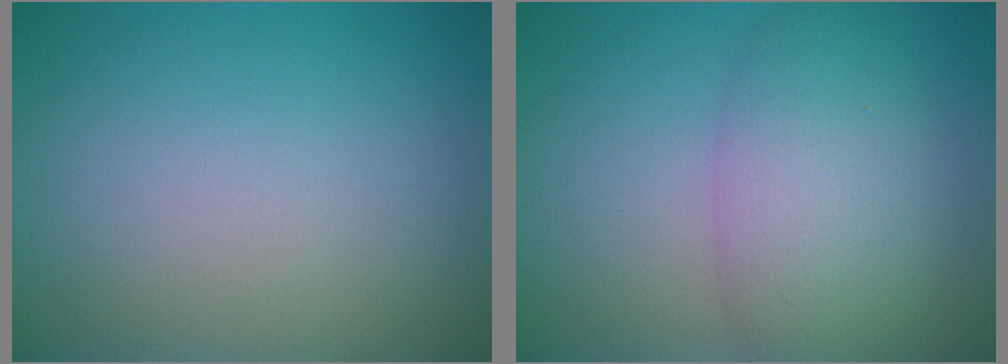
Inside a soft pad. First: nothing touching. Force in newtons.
{"total": 5.9, "press": 5.9, "slide": 0.4}